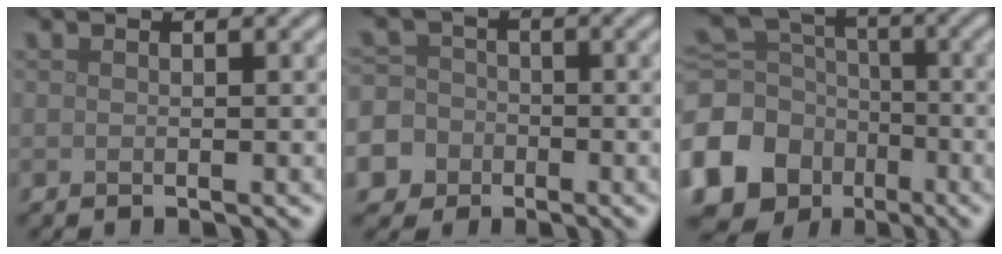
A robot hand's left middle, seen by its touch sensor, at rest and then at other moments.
{"total": 8.6, "force": [-4.4, 7.2, 1.3], "torque": [-0.043, -0.016, -0.098]}
{"total": 12.6, "force": [-5.5, 10.6, 4.1], "torque": [-0.132, -0.032, -0.105]}